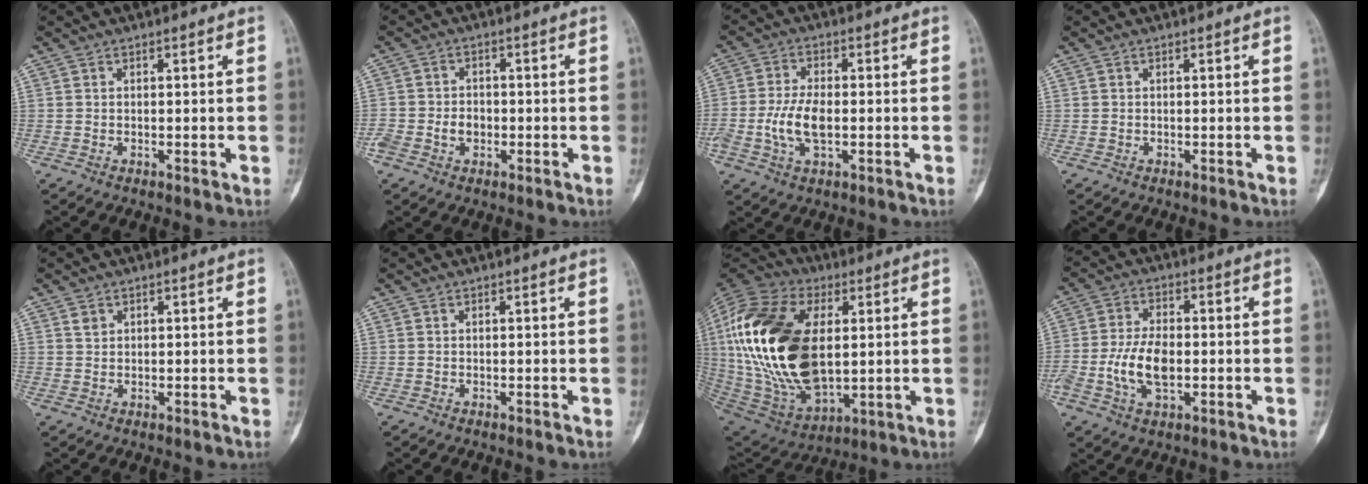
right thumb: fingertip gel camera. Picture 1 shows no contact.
{"total": 4.0, "force": [-1.1, 3.1, 2.3], "torque": [-0.033, 0.013, -0.017]}
{"total": 7.5, "force": [-1.3, 3.8, 6.4], "torque": [-0.139, 0.006, -0.023]}
{"total": 0.0}
{"total": 1.3, "force": [0.7, 1.0, 0.5], "torque": [0.004, -0.002, 0.012]}
{"total": 0.0}
{"total": 31.4, "force": [3.3, 17.6, 25.8], "torque": [-0.538, -0.015, 0.068]}
{"total": 9.0, "force": [-1.6, 4.9, 7.4], "torque": [-0.149, 0.010, -0.029]}